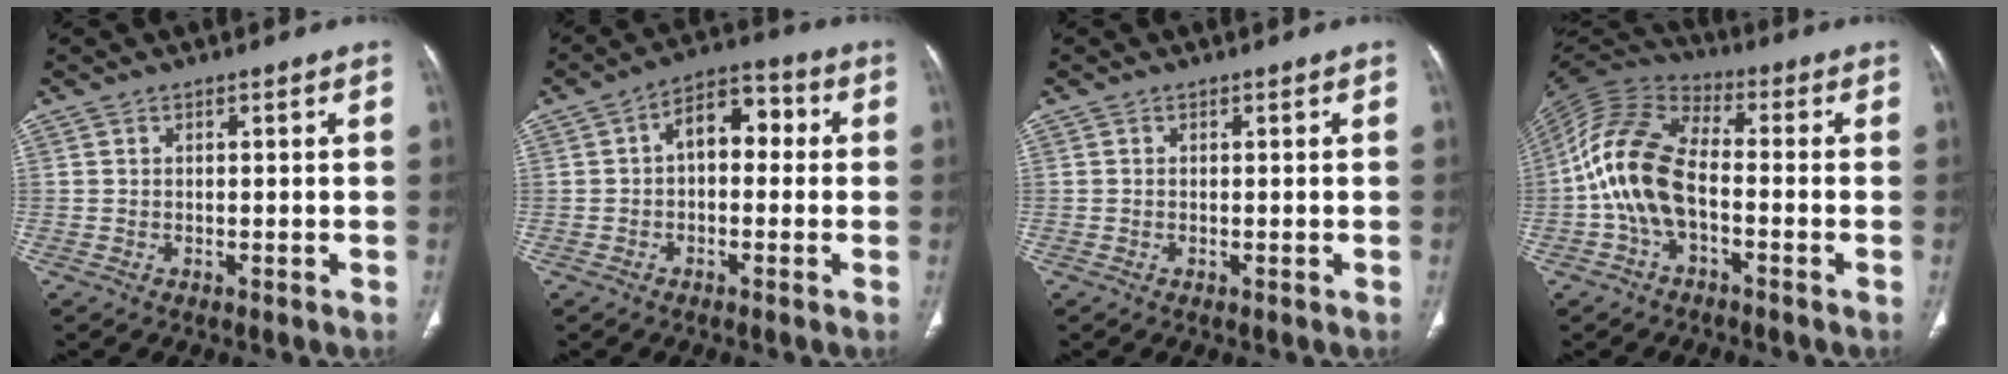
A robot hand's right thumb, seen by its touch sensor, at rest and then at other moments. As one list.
[{"total": 8.2, "force": [0.4, 5.3, 6.3], "torque": [-0.066, 0.033, -0.006]}, {"total": 0.0}, {"total": 13.7, "force": [-2.7, 7.3, 11.3], "torque": [-0.231, 0.035, -0.061]}]